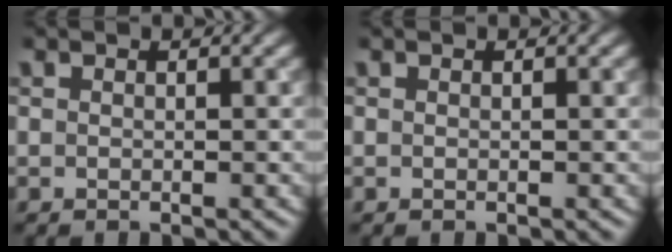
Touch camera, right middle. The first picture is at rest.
{"total": 0.0}